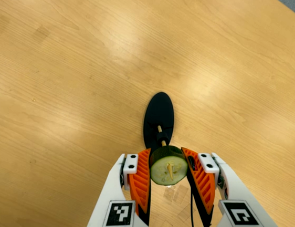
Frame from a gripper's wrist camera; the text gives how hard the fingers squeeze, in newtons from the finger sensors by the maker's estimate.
{"total": 11.8, "left": 11.8, "right": 11.8}